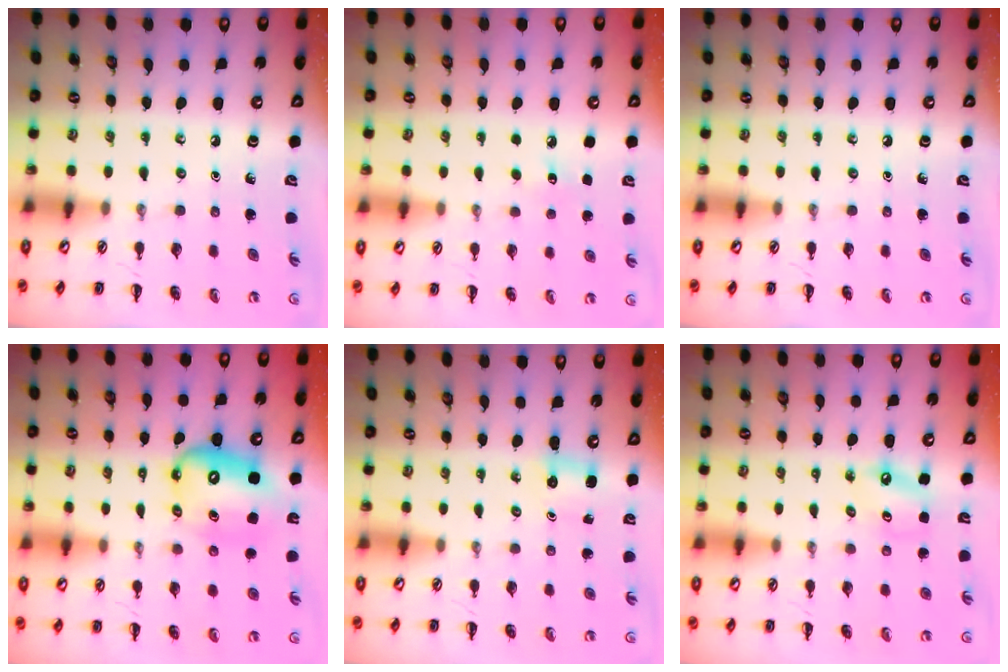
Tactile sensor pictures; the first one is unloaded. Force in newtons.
{"total": 5.6, "press": 5.5, "slide": 1.2}
{"total": 0.0}
{"total": 11.7, "press": 11.2, "slide": 3.1}
{"total": 1.8, "press": 1.7, "slide": 0.5}
{"total": 5.3, "press": 5.3, "slide": 0.9}